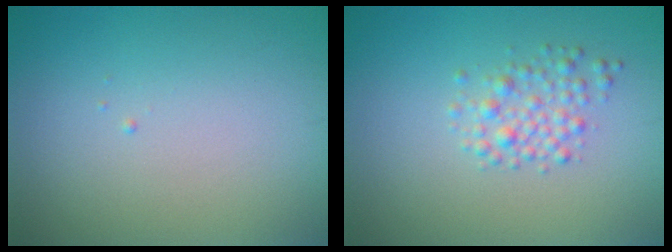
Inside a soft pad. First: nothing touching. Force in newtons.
{"total": 2.2, "press": 2.2, "slide": 0.1}